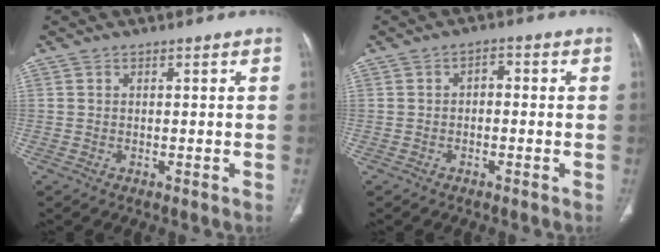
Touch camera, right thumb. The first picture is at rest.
{"total": 2.3, "force": [-0.3, 1.5, 1.7], "torque": [-0.017, 0.014, -0.013]}